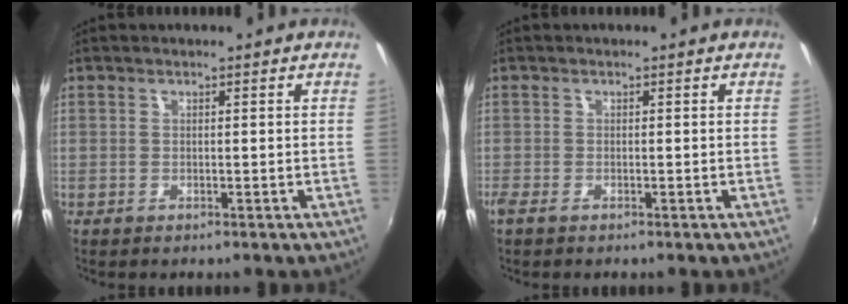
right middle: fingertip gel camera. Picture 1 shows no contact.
{"total": 1.3, "force": [-0.9, 0.3, 0.9], "torque": [-0.019, -0.007, -0.019]}